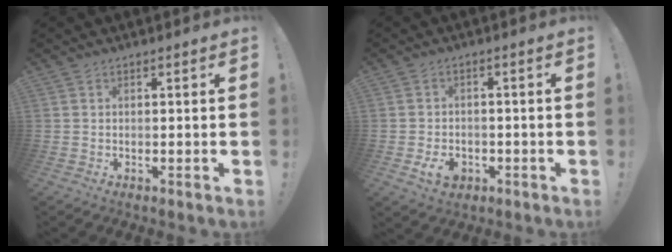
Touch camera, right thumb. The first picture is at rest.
{"total": 6.0, "force": [-2.4, 4.3, 3.3], "torque": [-0.054, 0.008, -0.042]}